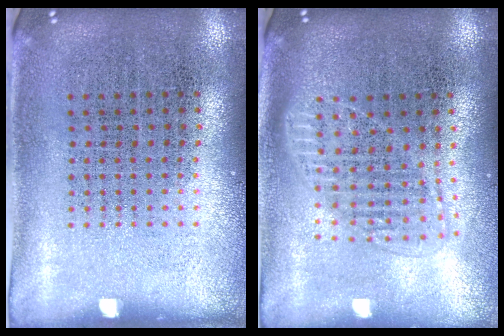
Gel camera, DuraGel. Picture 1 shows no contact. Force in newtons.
{"total": 1.6, "press": 1.4, "slide": 0.8}